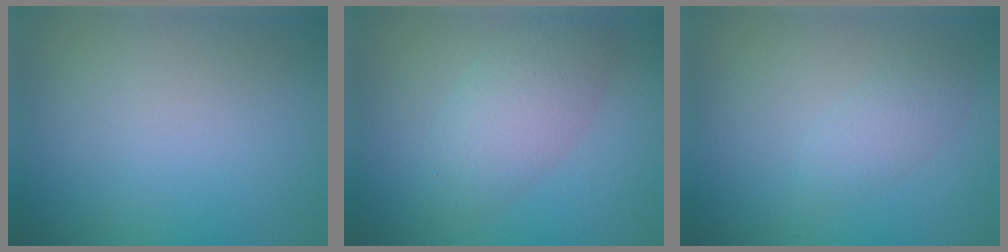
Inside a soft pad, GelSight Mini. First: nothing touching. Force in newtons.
{"total": 4.2, "press": 4.2, "slide": 0.1}
{"total": 1.8, "press": 1.8, "slide": 0.1}